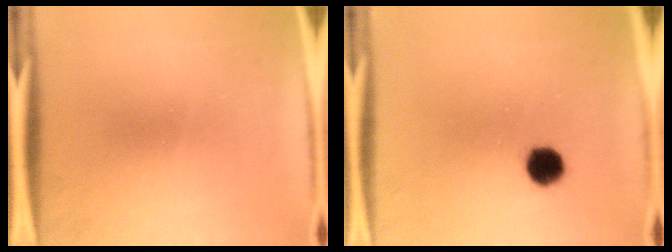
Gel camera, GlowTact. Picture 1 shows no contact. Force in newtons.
{"total": 5.3}